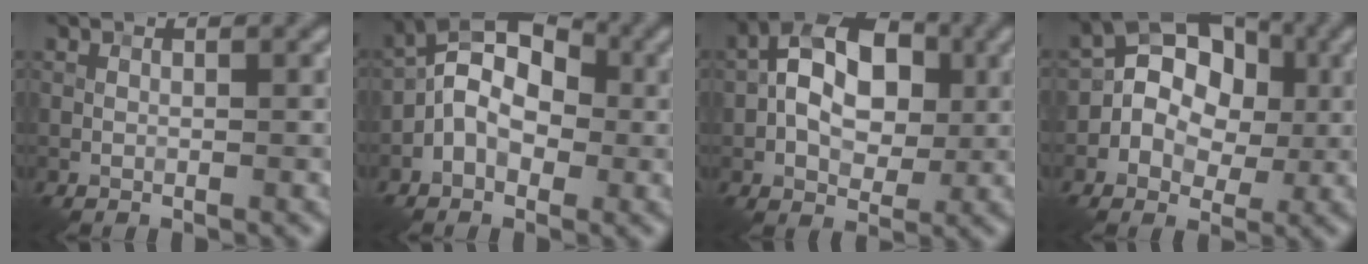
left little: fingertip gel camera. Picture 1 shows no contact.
{"total": 7.2, "force": [-0.7, 4.9, 5.3], "torque": [-0.062, 0.031, -0.033]}
{"total": 8.1, "force": [0.5, 5.2, 6.2], "torque": [-0.099, 0.014, -0.003]}
{"total": 7.5, "force": [0.1, 5.9, 4.7], "torque": [-0.045, 0.021, -0.020]}